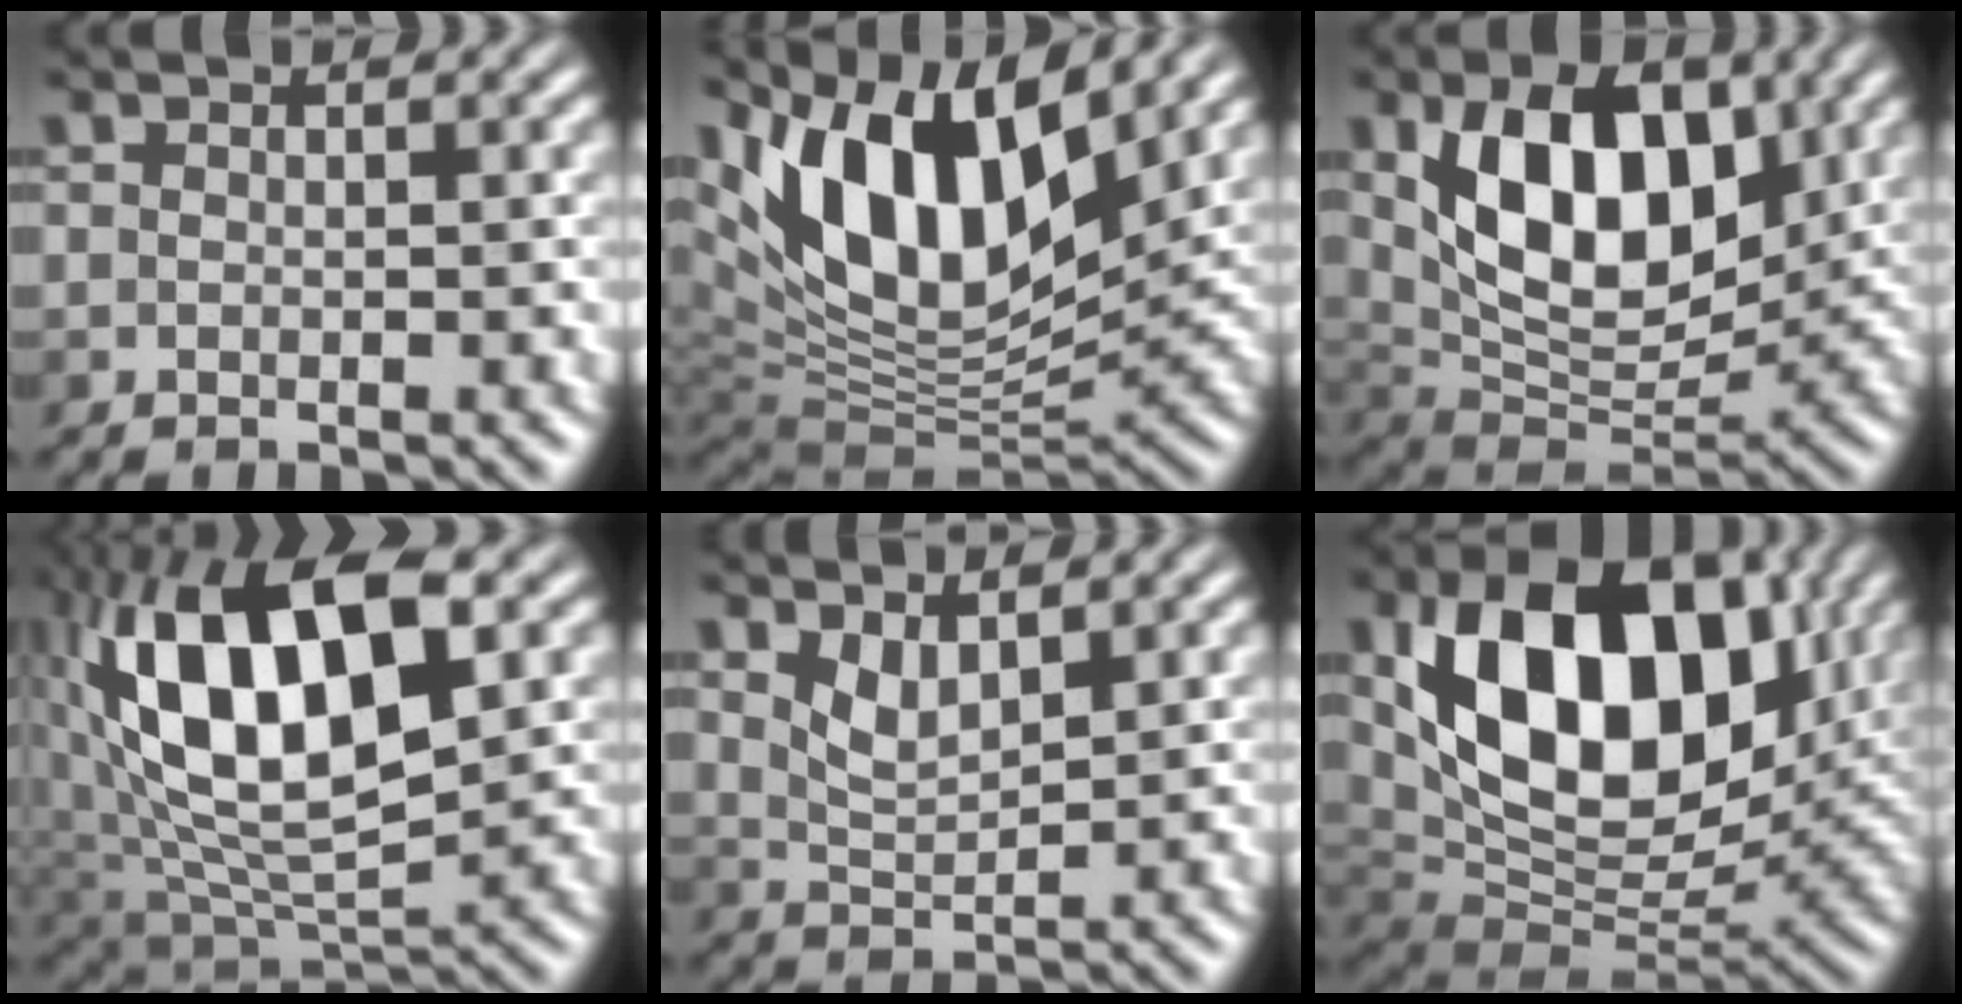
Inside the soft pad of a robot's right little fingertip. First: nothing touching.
{"total": 12.3, "force": [6.1, 5.2, 9.3], "torque": [-0.173, 0.025, 0.108]}
{"total": 9.4, "force": [2.2, 5.4, 7.4], "torque": [-0.127, -0.011, 0.038]}
{"total": 12.7, "force": [2.6, 6.4, 10.6], "torque": [-0.192, 0.014, 0.045]}
{"total": 1.8, "force": [0.9, 0.7, 1.4], "torque": [-0.038, -0.005, 0.020]}
{"total": 12.8, "force": [3.3, 7.9, 9.5], "torque": [-0.156, 0.005, 0.057]}